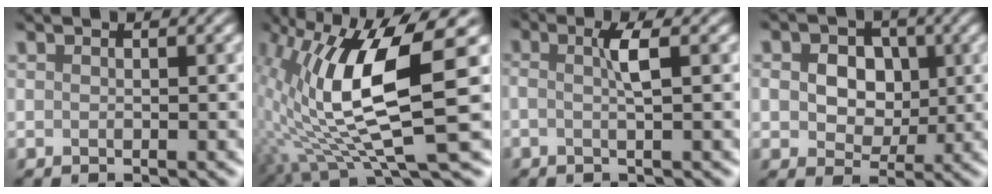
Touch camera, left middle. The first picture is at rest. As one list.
[{"total": 8.9, "force": [0.8, 2.1, 8.7], "torque": [-0.194, -0.019, 0.031]}, {"total": 1.2, "force": [-0.3, -0.5, 1.0], "torque": [-0.034, 0.000, 0.006]}, {"total": 3.9, "force": [0.5, 3.5, 1.7], "torque": [-0.023, 0.021, 0.004]}]